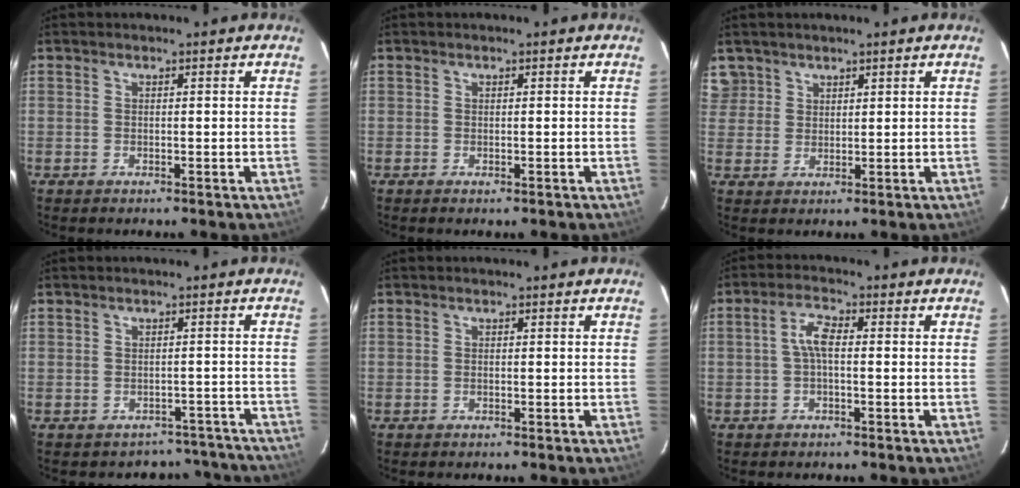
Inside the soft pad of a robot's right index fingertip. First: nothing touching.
{"total": 0.0}
{"total": 5.0, "force": [3.1, 3.9, 0.3], "torque": [0.001, 0.019, 0.062]}
{"total": 8.5, "force": [-7.2, 4.4, 0.0], "torque": [0.020, 0.044, -0.065]}
{"total": 0.0}
{"total": 3.7, "force": [-0.2, 1.4, 3.4], "torque": [-0.071, 0.013, -0.005]}